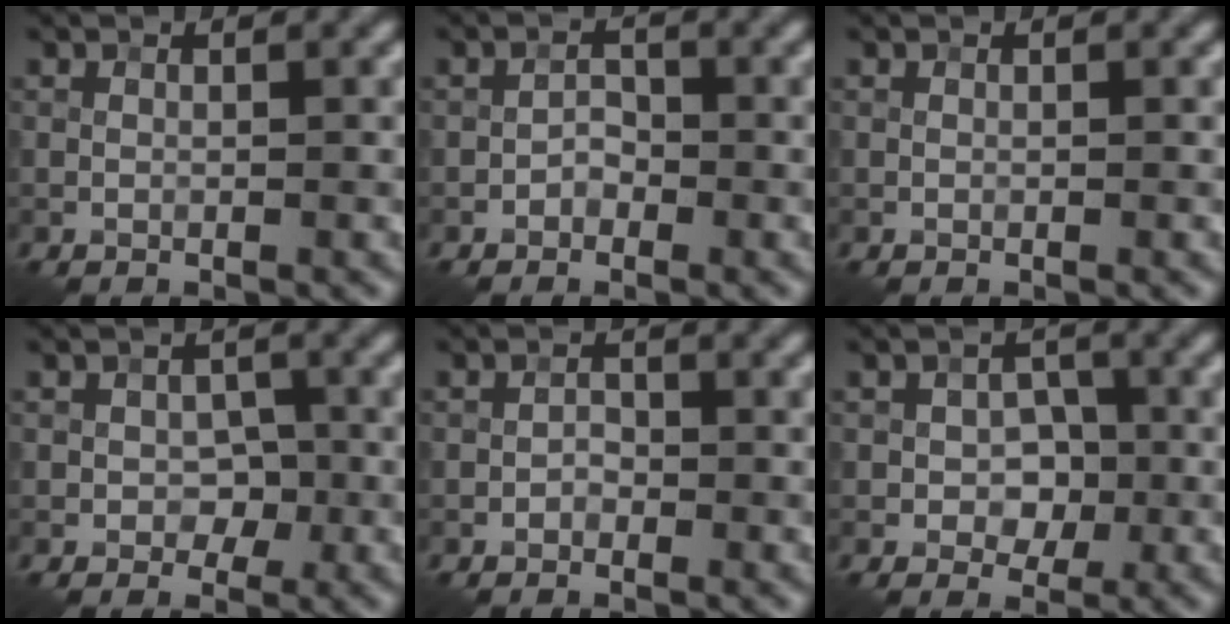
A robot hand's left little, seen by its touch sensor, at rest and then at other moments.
{"total": 1.3, "force": [-0.7, 0.9, 0.6], "torque": [-0.009, 0.005, -0.014]}
{"total": 0.0}
{"total": 2.1, "force": [-0.4, 1.7, 1.1], "torque": [-0.013, -0.002, -0.009]}
{"total": 0.9, "force": [-0.4, 0.7, 0.4], "torque": [-0.005, 0.001, -0.010]}
{"total": 3.1, "force": [-0.4, 2.4, 1.9], "torque": [-0.024, -0.002, -0.012]}